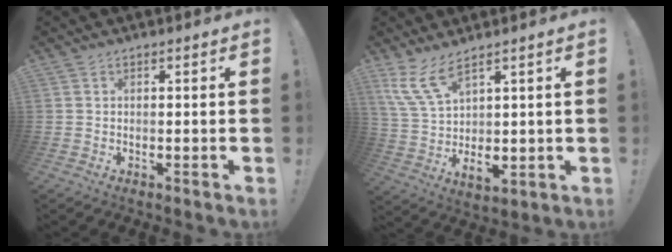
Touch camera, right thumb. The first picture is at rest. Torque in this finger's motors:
{"motor_torque": [1.40, 1.44, 0.43, 0.41, 0.07]}